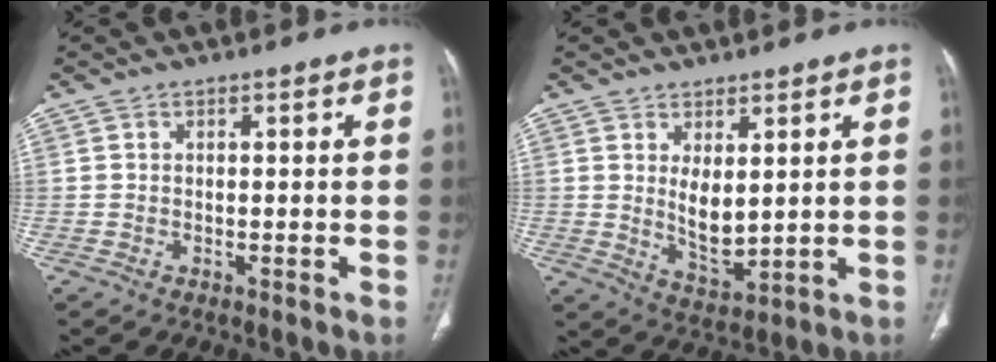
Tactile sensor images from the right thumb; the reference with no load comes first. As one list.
[{"total": 6.3, "force": [1.6, 3.2, 5.2], "torque": [-0.079, -0.027, 0.045]}]